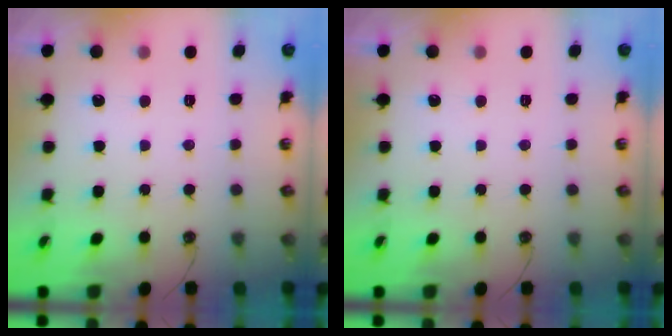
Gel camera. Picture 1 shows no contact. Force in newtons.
{"total": 0.0}